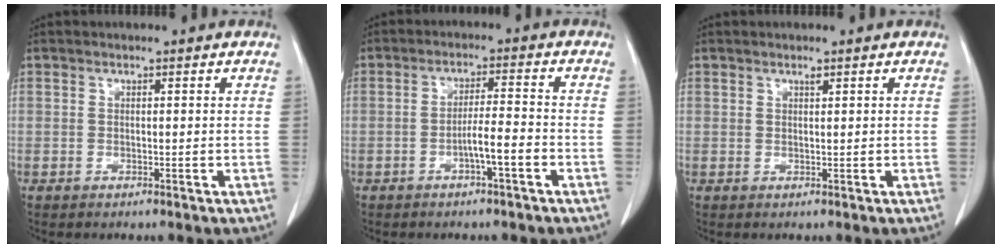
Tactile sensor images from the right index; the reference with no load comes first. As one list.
[{"total": 5.0, "force": [-2.1, 0.5, 4.5], "torque": [-0.083, 0.010, -0.035]}, {"total": 1.0, "force": [0.6, 0.5, 0.6], "torque": [-0.016, 0.002, 0.013]}]